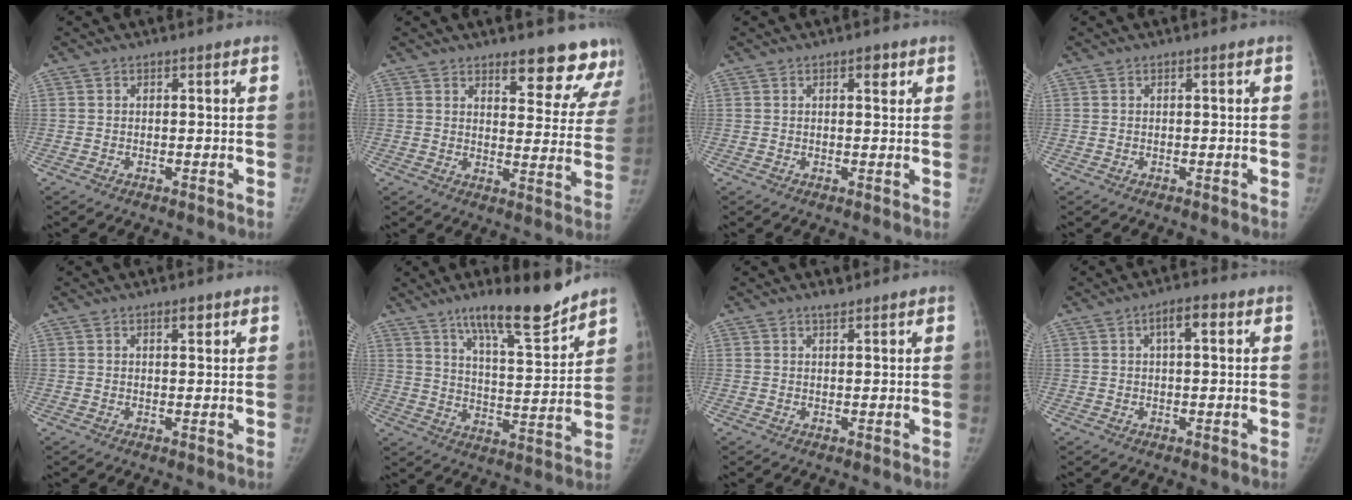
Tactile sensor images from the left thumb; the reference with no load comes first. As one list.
[{"total": 13.1, "force": [11.0, 4.6, 5.5], "torque": [-0.005, -0.070, 0.122]}, {"total": 2.1, "force": [1.1, 1.0, 1.4], "torque": [-0.006, -0.002, 0.013]}, {"total": 0.0}, {"total": 1.8, "force": [1.1, 0.8, 1.1], "torque": [-0.007, -0.004, 0.016]}, {"total": 14.5, "force": [11.0, 2.8, 9.0], "torque": [-0.119, -0.072, 0.183]}, {"total": 1.4, "force": [1.2, 0.5, 0.5], "torque": [-0.001, -0.008, 0.020]}, {"total": 3.9, "force": [1.3, 1.6, 3.3], "torque": [-0.047, 0.012, 0.016]}]